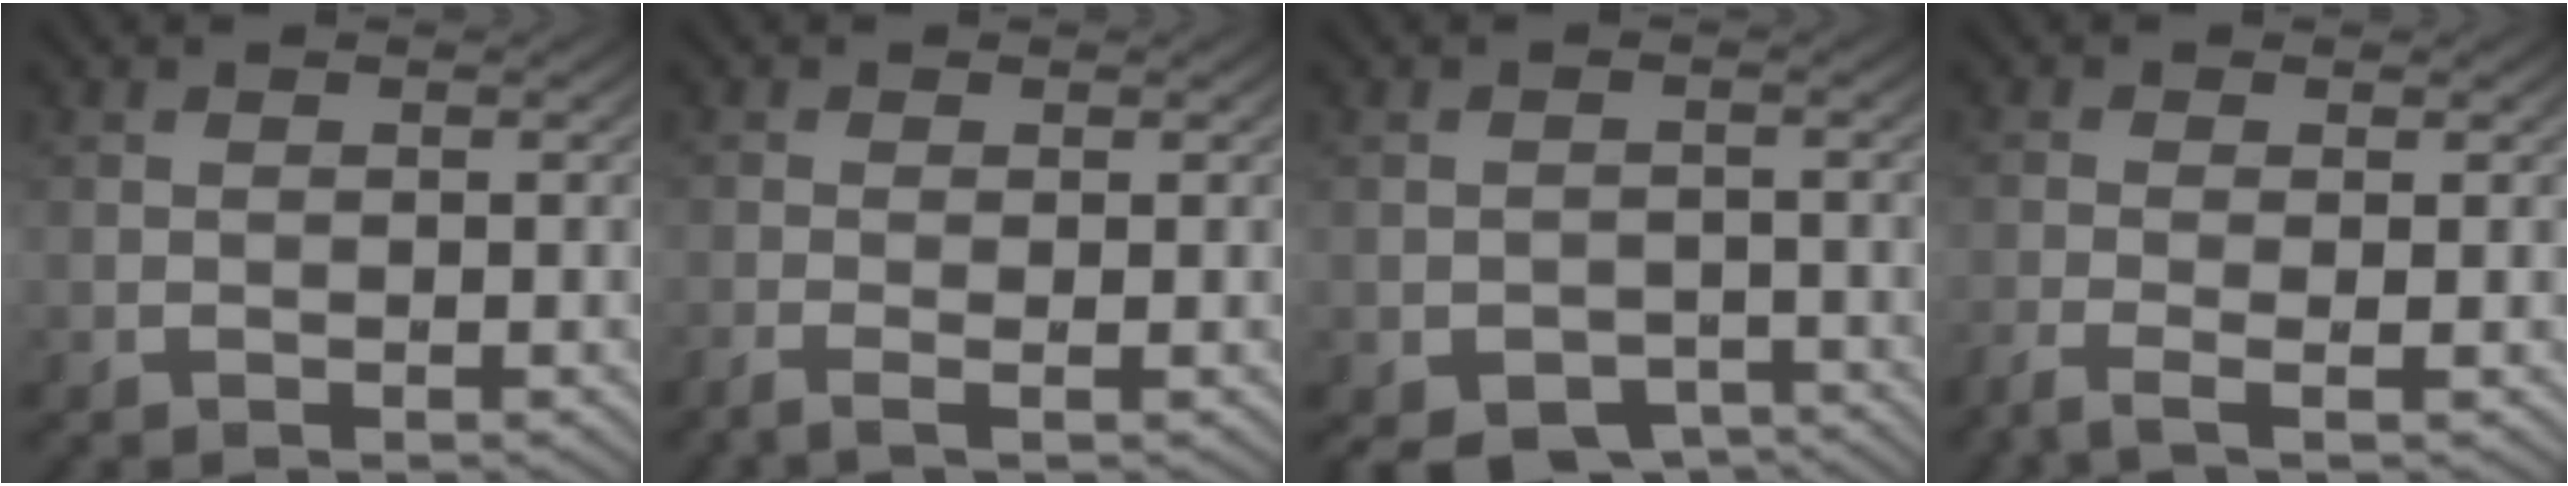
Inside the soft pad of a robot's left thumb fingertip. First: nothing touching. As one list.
[{"total": 1.5, "force": [-0.8, 0.2, 1.3], "torque": [-0.027, 0.002, -0.026]}, {"total": 3.7, "force": [-2.7, 2.1, 1.4], "torque": [-0.022, -0.004, -0.041]}, {"total": 2.3, "force": [-1.4, 0.4, 1.8], "torque": [-0.039, -0.002, -0.041]}]